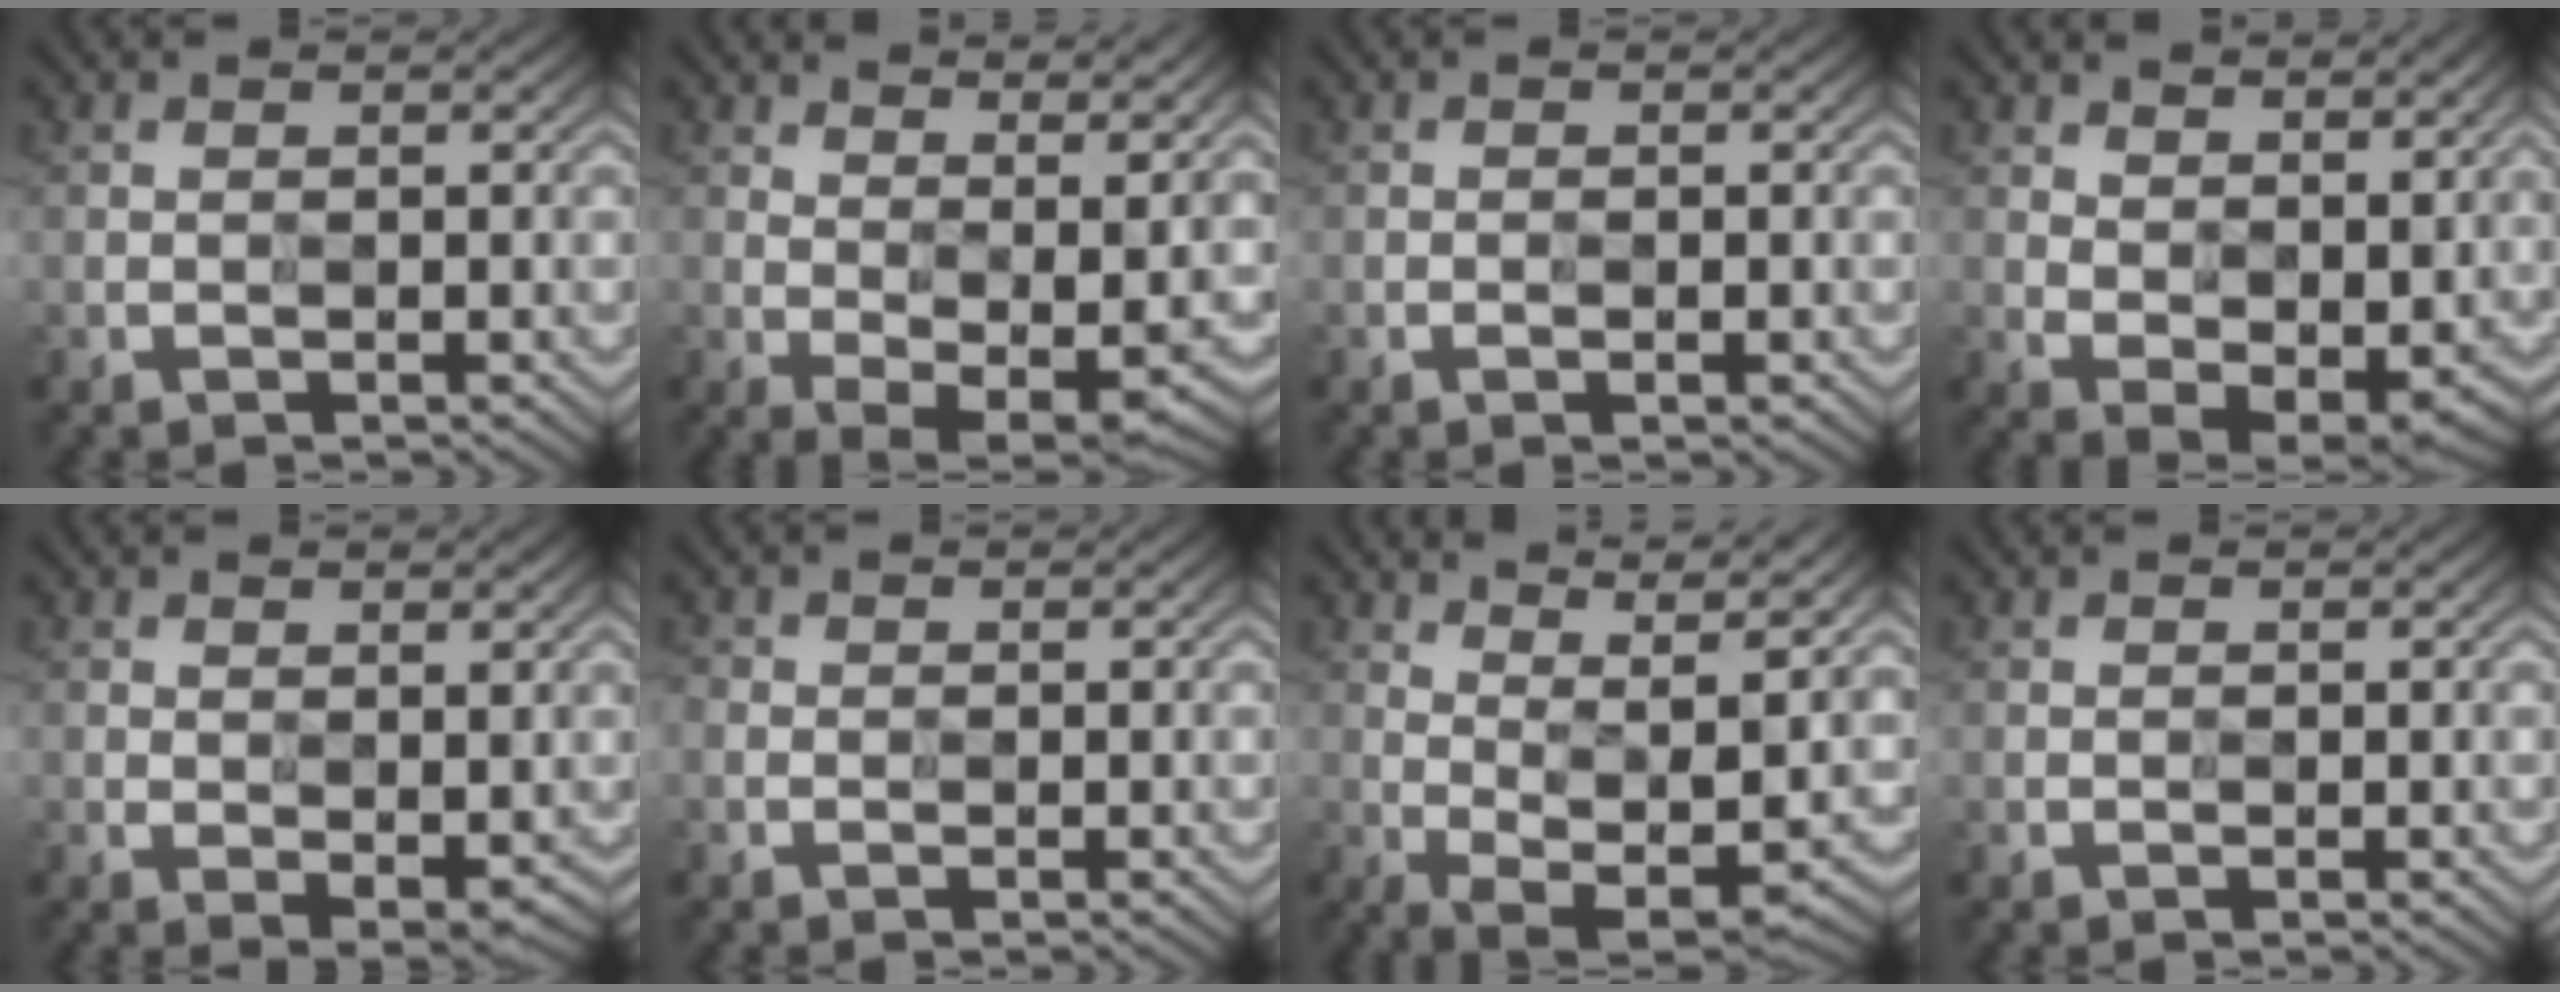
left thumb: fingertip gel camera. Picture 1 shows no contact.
{"total": 8.9, "force": [3.7, 4.0, 7.0], "torque": [-0.107, -0.009, 0.072]}
{"total": 0.9, "force": [-0.8, 0.1, 0.4], "torque": [-0.006, -0.001, -0.014]}
{"total": 8.5, "force": [3.8, 5.2, 5.6], "torque": [-0.107, -0.016, 0.087]}
{"total": 2.5, "force": [0.3, 1.5, 2.0], "torque": [-0.035, -0.010, 0.013]}
{"total": 1.8, "force": [-0.4, 1.5, 0.9], "torque": [-0.026, -0.005, -0.014]}
{"total": 9.8, "force": [5.1, 3.4, 7.6], "torque": [-0.133, 0.004, 0.080]}
{"total": 0.0}